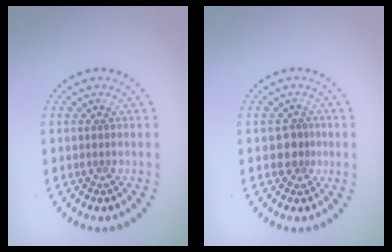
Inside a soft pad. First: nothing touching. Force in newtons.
{"total": 1.9, "press": 1.5, "slide": 1.1}